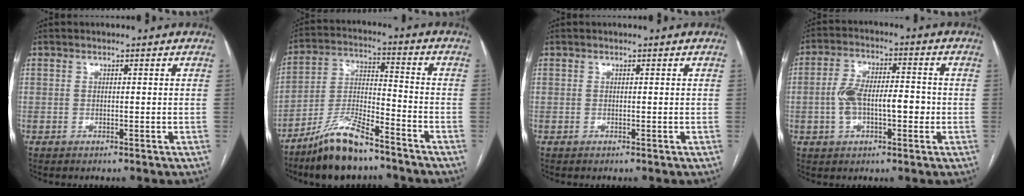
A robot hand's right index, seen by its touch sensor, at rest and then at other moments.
{"total": 11.8, "force": [-8.9, 2.4, 7.3], "torque": [-0.148, -0.009, -0.165]}
{"total": 0.0}
{"total": 9.0, "force": [-1.3, 4.0, 8.0], "torque": [-0.154, 0.029, -0.021]}